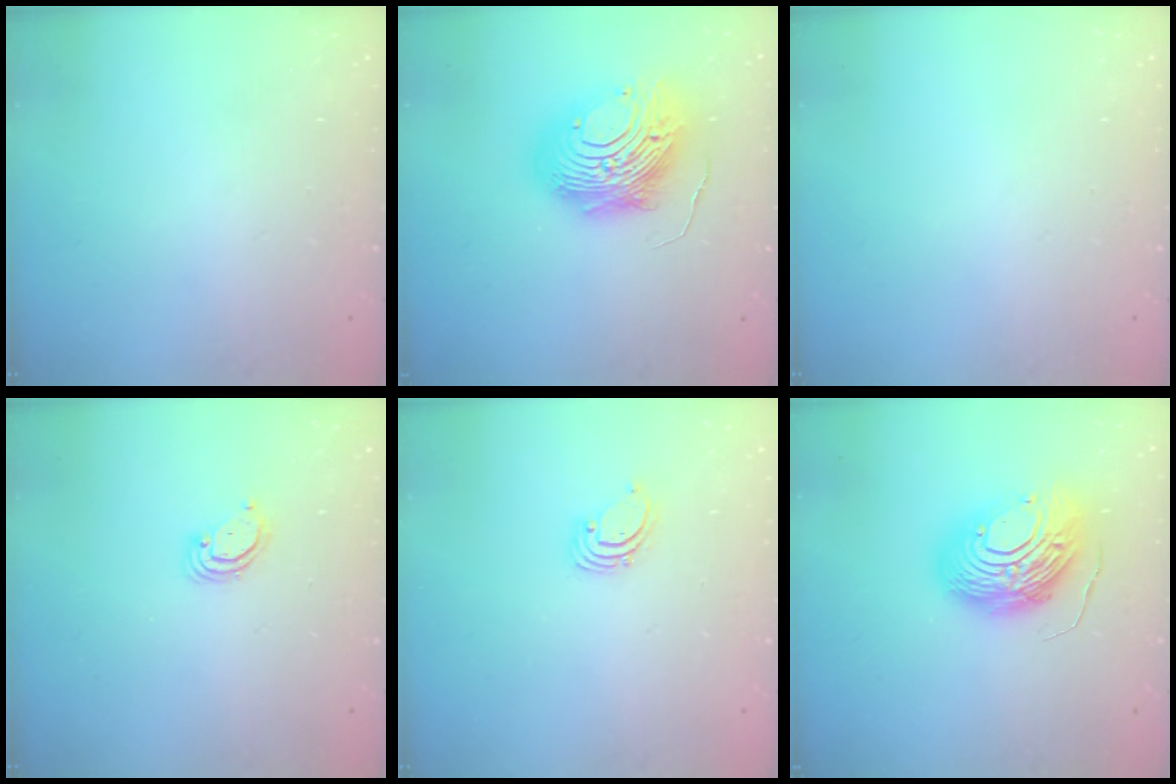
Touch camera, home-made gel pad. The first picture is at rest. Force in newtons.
{"total": 15.7, "press": 15.6, "slide": 1.5}
{"total": 0.0}
{"total": 3.2, "press": 3.2, "slide": 0.2}
{"total": 1.4, "press": 1.4, "slide": 0.1}
{"total": 16.1, "press": 16.0, "slide": 1.6}